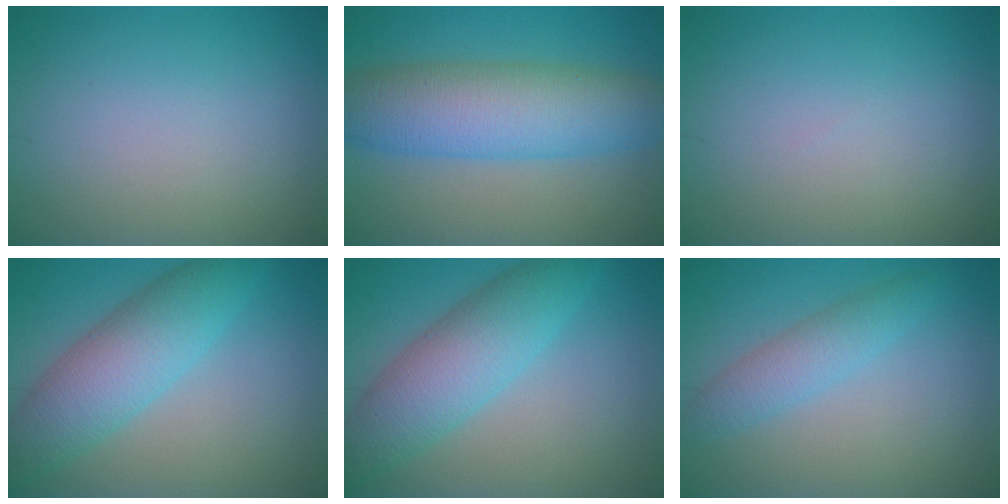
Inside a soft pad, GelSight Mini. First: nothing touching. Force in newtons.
{"total": 8.5, "press": 8.5, "slide": 0.2}
{"total": 0.0}
{"total": 6.5, "press": 6.5, "slide": 0.1}
{"total": 6.5, "press": 6.5, "slide": 0.1}
{"total": 2.9, "press": 2.9, "slide": 0.1}